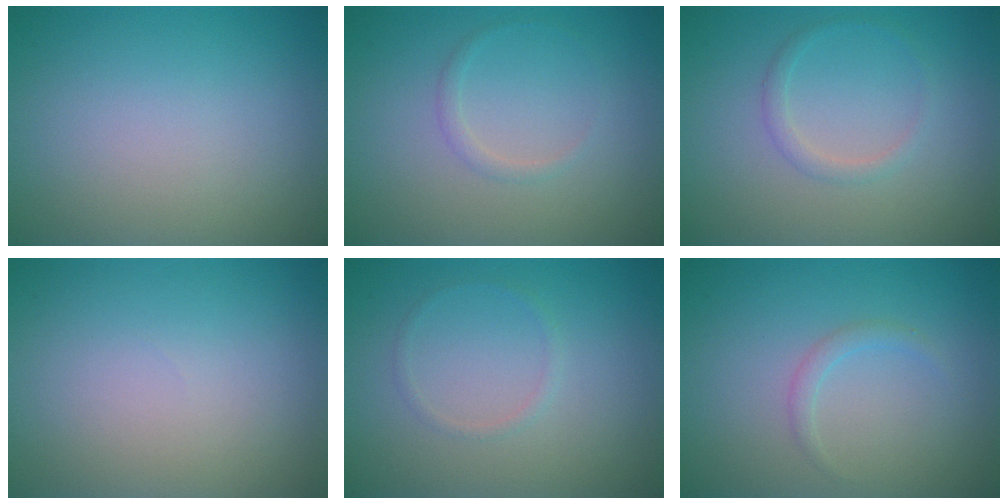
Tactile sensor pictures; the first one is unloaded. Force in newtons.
{"total": 1.0, "press": 1.0, "slide": 0.1}
{"total": 1.2, "press": 1.2, "slide": 0.1}
{"total": 0.0}
{"total": 0.7, "press": 0.7, "slide": 0.1}
{"total": 1.0, "press": 1.0, "slide": 0.1}